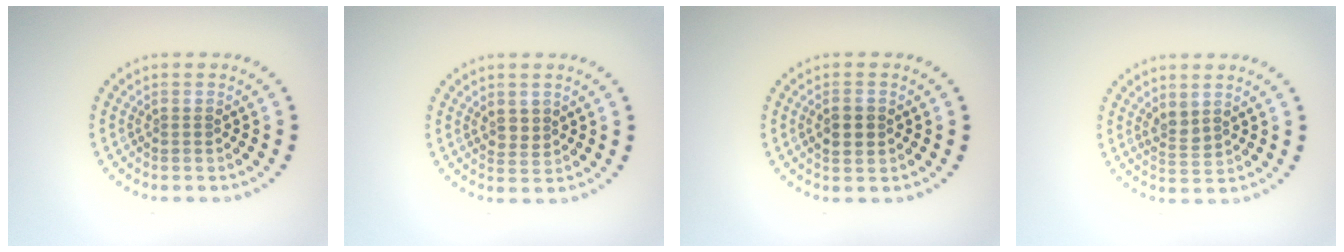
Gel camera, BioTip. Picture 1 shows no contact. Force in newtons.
{"total": 1.5, "press": 1.4, "slide": 0.5}
{"total": 2.1, "press": 2.1, "slide": 0.1}
{"total": 1.5, "press": 1.3, "slide": 0.7}